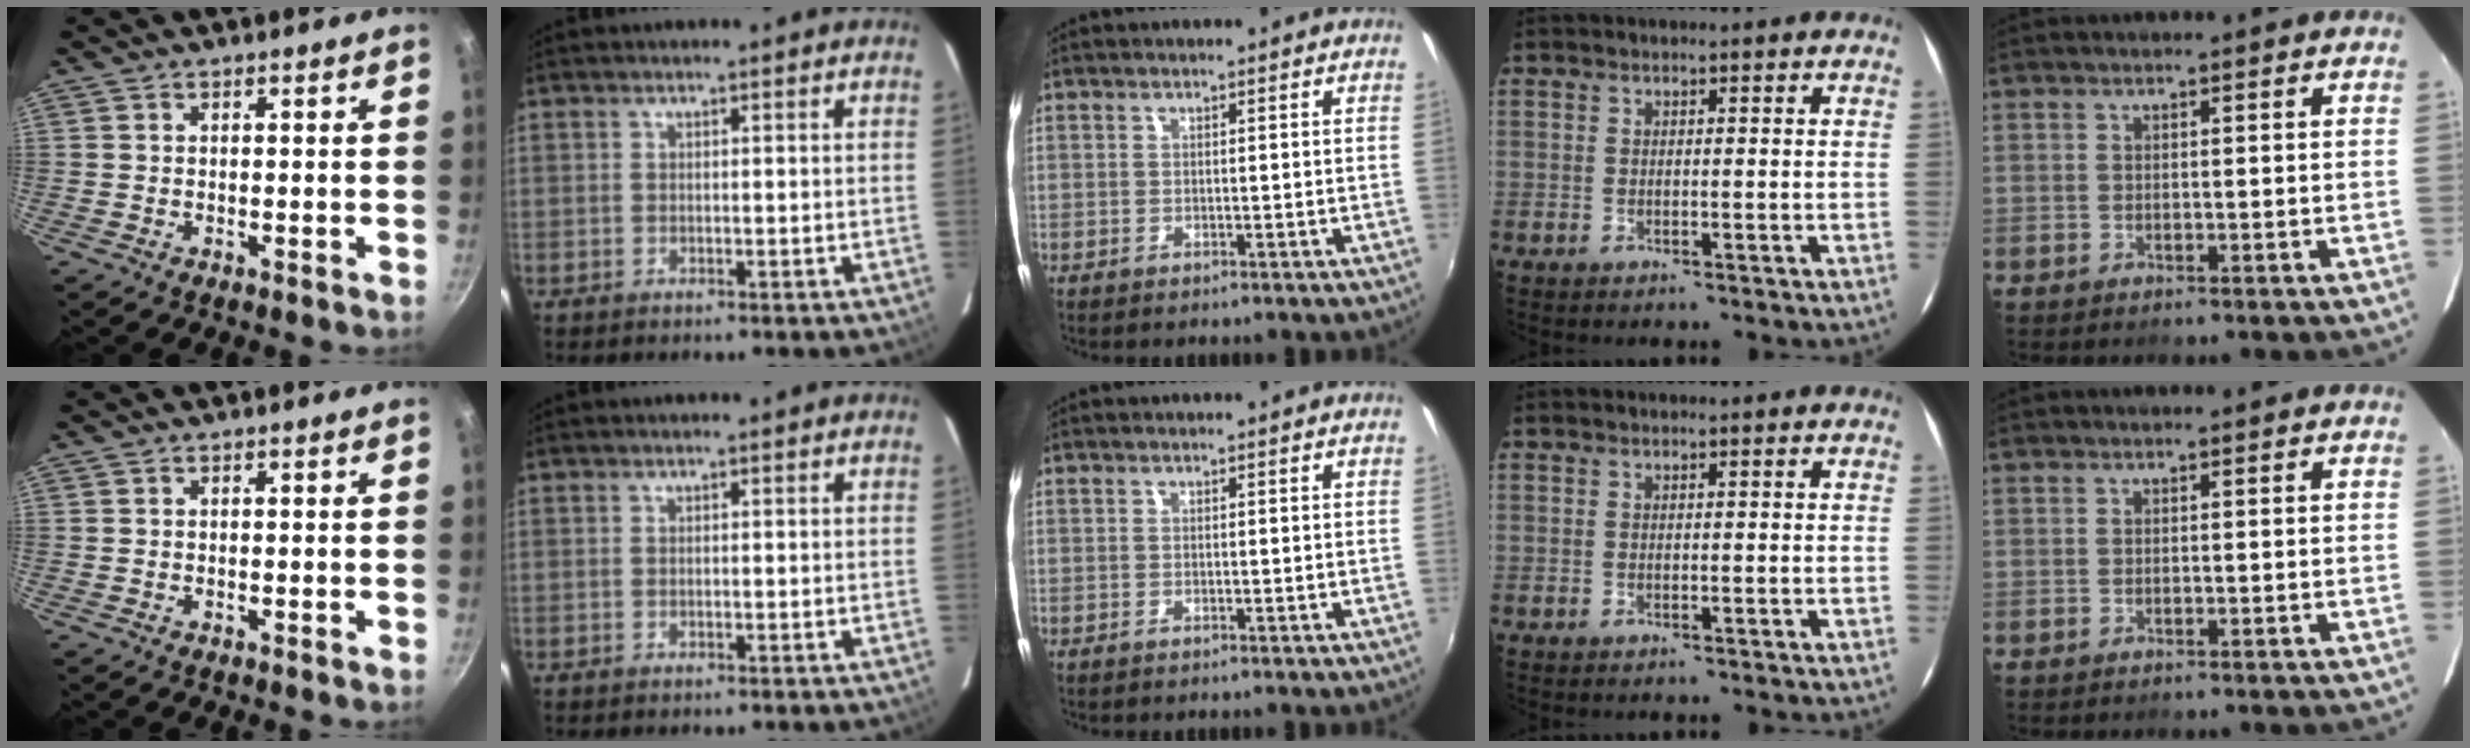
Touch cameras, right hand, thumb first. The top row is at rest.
{}